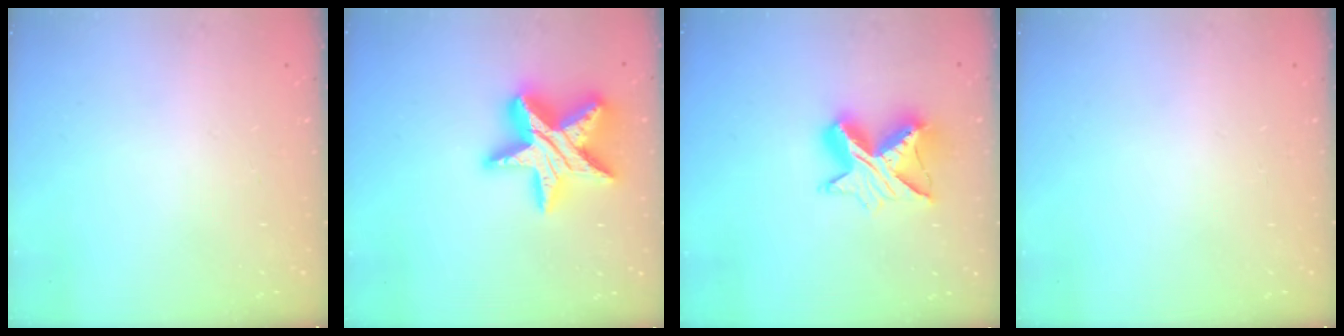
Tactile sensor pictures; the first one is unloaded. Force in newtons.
{"total": 21.6, "press": 21.5, "slide": 1.6}
{"total": 11.5, "press": 11.4, "slide": 0.7}
{"total": 0.0}